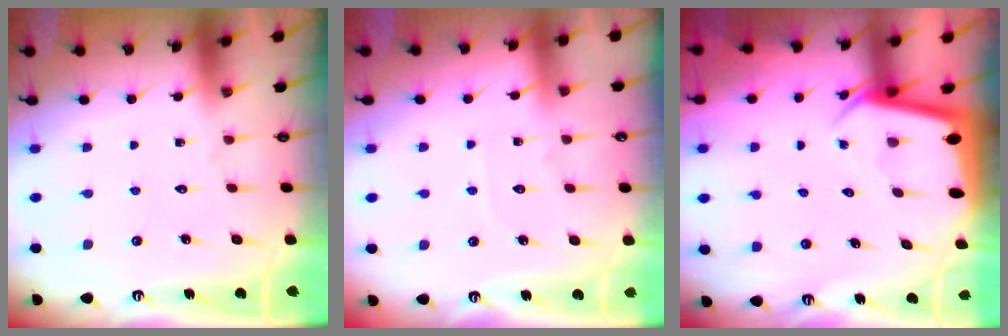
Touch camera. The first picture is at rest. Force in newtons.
{"total": 2.5, "press": 2.5, "slide": 0.3}
{"total": 2.4, "press": 2.4, "slide": 0.1}